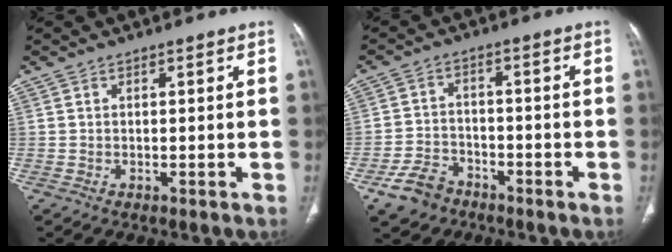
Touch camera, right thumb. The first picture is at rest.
{"total": 6.8, "force": [-4.4, 4.6, 2.4], "torque": [-0.038, 0.023, -0.080]}